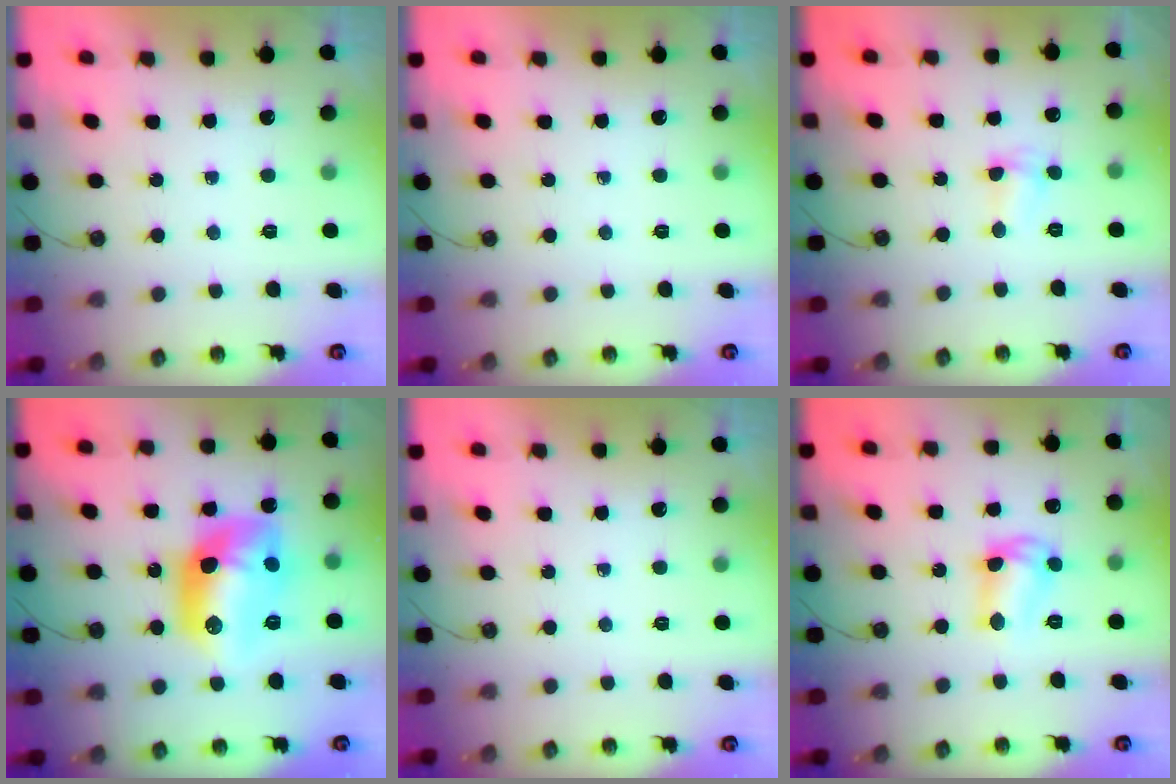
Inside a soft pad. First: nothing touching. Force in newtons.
{"total": 0.0}
{"total": 1.9, "press": 1.8, "slide": 0.5}
{"total": 15.9, "press": 15.8, "slide": 1.4}
{"total": 0.0}
{"total": 9.7, "press": 9.7, "slide": 0.7}